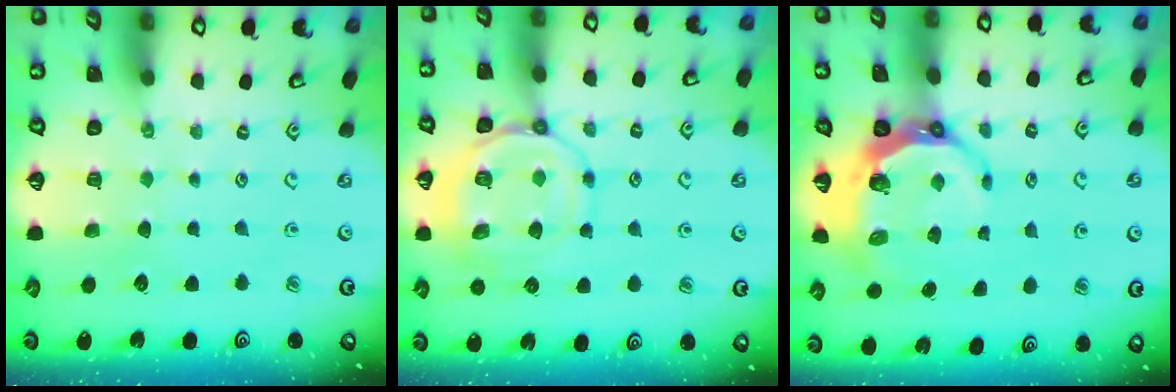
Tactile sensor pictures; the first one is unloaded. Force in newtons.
{"total": 11.5, "press": 11.5, "slide": 1.2}
{"total": 7.9, "press": 6.9, "slide": 3.8}